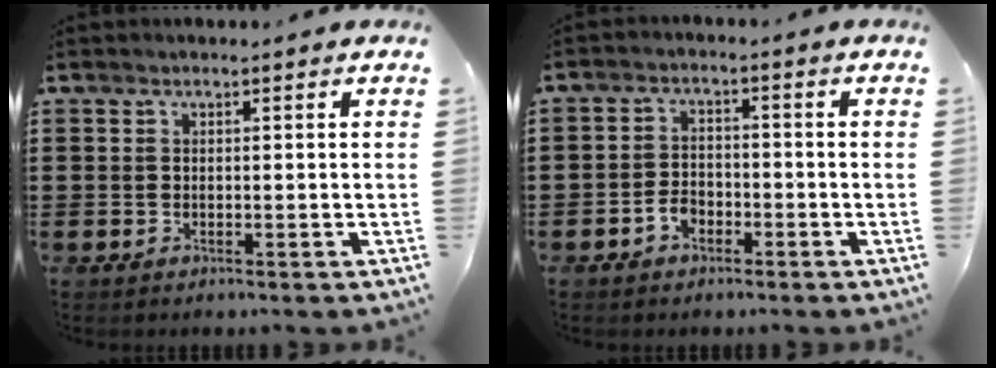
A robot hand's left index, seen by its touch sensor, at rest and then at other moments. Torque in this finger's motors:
{"motor_torque": [0.20, 0.20, 0.17, 0.02]}